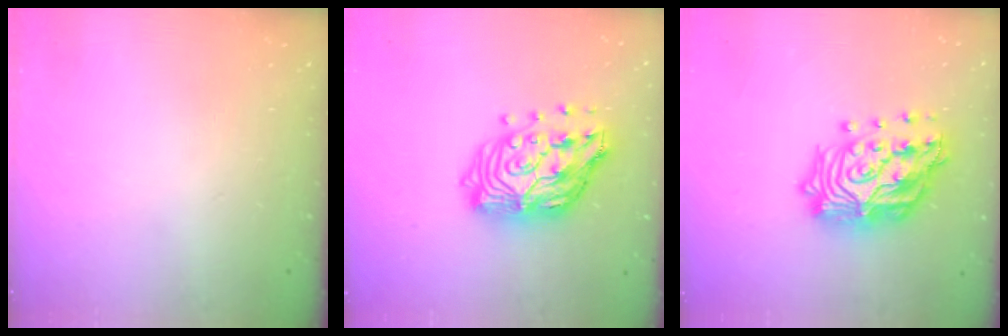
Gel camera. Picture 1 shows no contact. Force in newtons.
{"total": 19.1, "press": 19.0, "slide": 1.5}
{"total": 21.5, "press": 21.3, "slide": 2.7}